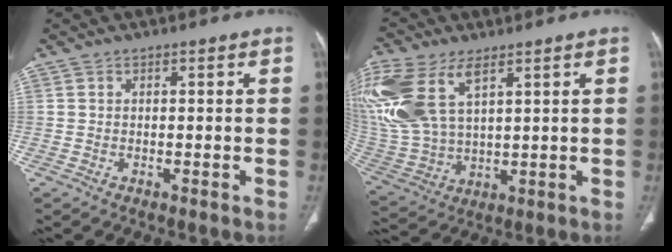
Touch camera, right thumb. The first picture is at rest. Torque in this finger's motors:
{"motor_torque": [-0.48, 1.17, 1.12, 1.18, 0.56]}